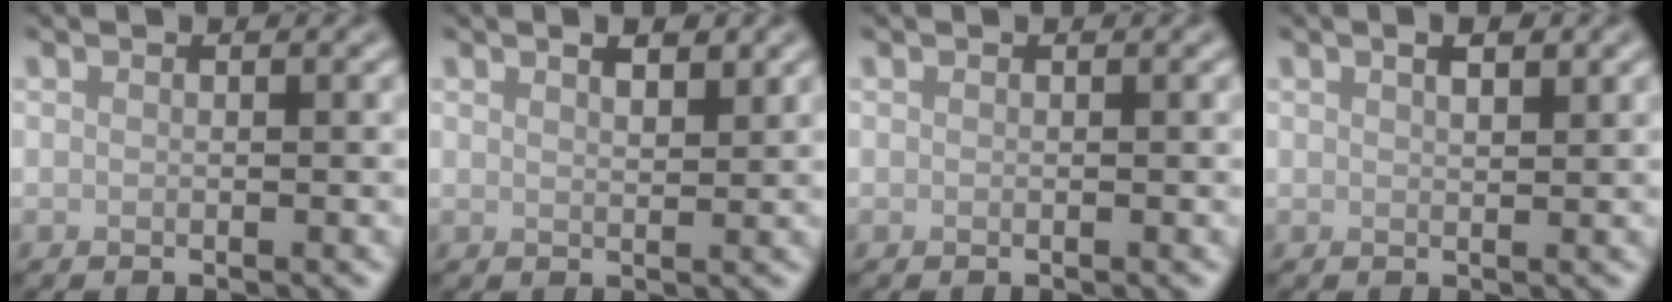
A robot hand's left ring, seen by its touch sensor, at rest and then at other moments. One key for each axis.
{"total": 2.0, "fx": 1.4, "fy": 0.5, "fz": 1.3, "tx": -0.018, "ty": 0.001, "tz": 0.026}
{"total": 0.0}
{"total": 1.7, "fx": 1.0, "fy": 0.5, "fz": 1.3, "tx": -0.017, "ty": 0.001, "tz": 0.019}